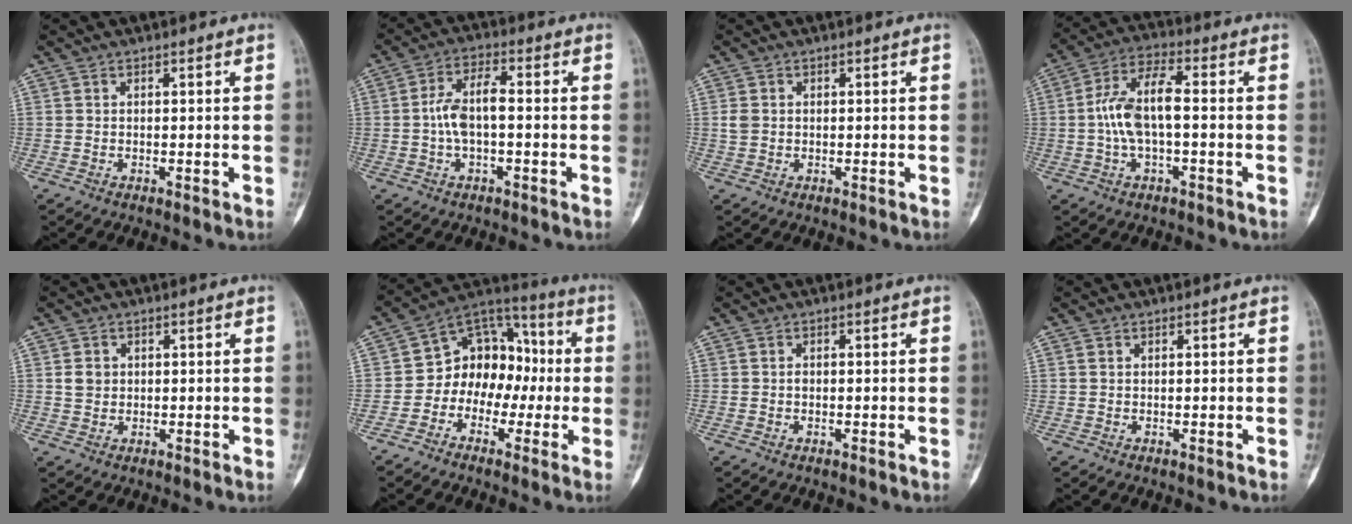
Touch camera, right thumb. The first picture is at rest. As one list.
[{"total": 6.9, "force": [-0.7, 2.8, 6.2], "torque": [-0.125, 0.024, -0.019]}, {"total": 1.7, "force": [0.1, 1.4, 0.9], "torque": [-0.020, 0.004, 0.005]}, {"total": 10.1, "force": [-0.6, 4.0, 9.3], "torque": [-0.194, 0.032, -0.015]}, {"total": 2.7, "force": [0.5, 2.3, 1.2], "torque": [-0.010, 0.001, 0.012]}, {"total": 13.0, "force": [-1.8, 10.2, 7.9], "torque": [-0.074, 0.050, -0.045]}, {"total": 0.7, "force": [-0.1, 0.5, 0.5], "torque": [-0.006, 0.000, -0.003]}, {"total": 0.5, "force": [0.2, 0.4, 0.3], "torque": [-0.005, 0.004, 0.006]}]